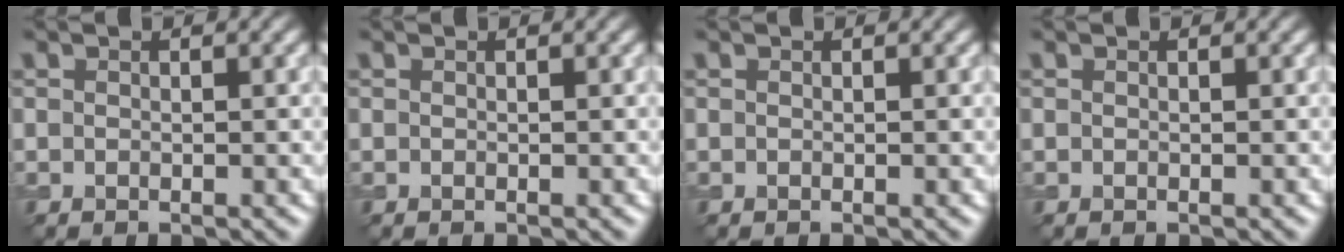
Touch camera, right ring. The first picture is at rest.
{"total": 0.0}
{"total": 0.0}
{"total": 0.0}